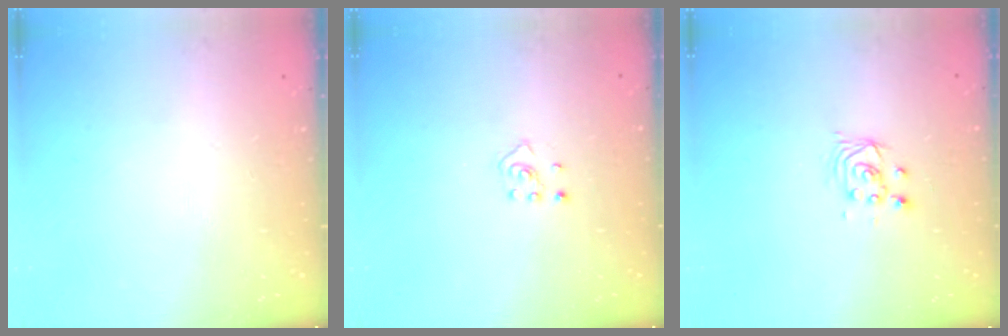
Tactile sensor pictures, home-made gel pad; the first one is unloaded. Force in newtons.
{"total": 2.5, "press": 2.4, "slide": 0.7}
{"total": 2.9, "press": 2.9, "slide": 0.1}